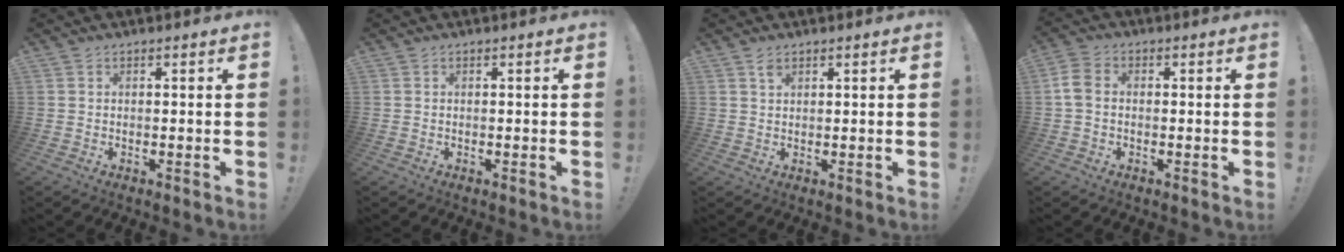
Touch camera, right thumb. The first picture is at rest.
{"total": 0.0}
{"total": 1.5, "force": [1.1, 0.8, 0.7], "torque": [-0.007, -0.005, 0.020]}
{"total": 5.6, "force": [0.1, 4.0, 3.9], "torque": [-0.088, 0.008, 0.004]}